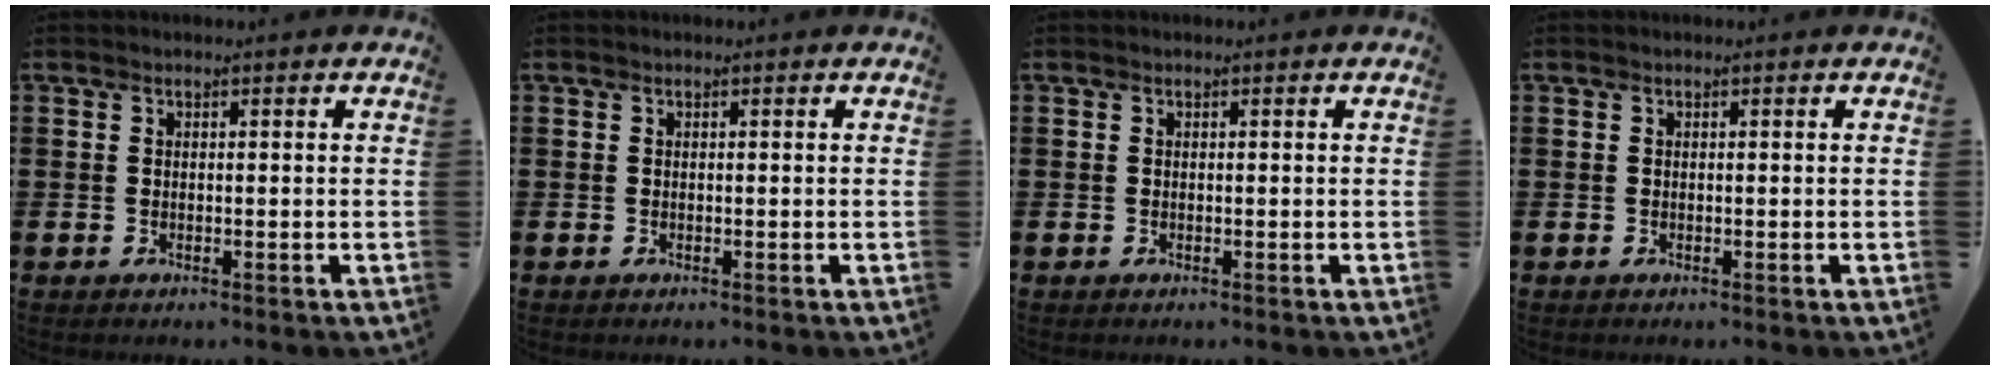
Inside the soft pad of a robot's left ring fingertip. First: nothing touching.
{"total": 0.0}
{"total": 0.0}
{"total": 0.0}